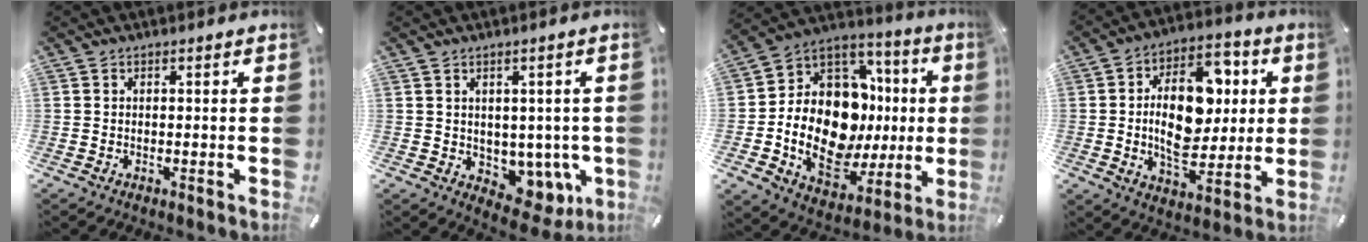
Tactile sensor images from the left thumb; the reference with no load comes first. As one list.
[{"total": 6.1, "force": [0.7, 5.4, 2.6], "torque": [-0.020, -0.013, 0.022]}, {"total": 20.9, "force": [-0.8, 14.5, 15.1], "torque": [-0.290, -0.031, -0.001]}, {"total": 18.3, "force": [1.6, 12.1, 13.6], "torque": [-0.230, 0.000, 0.026]}]